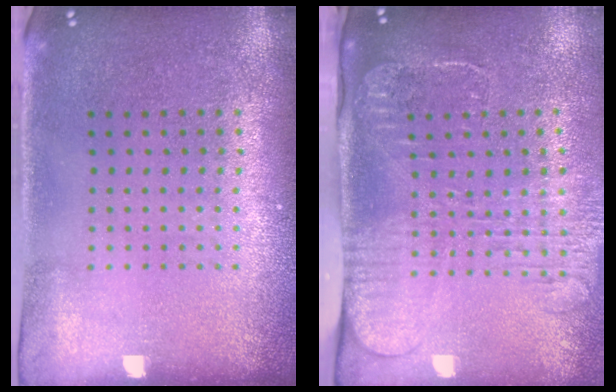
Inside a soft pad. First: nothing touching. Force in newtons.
{"total": 2.8, "press": 2.1, "slide": 1.8}